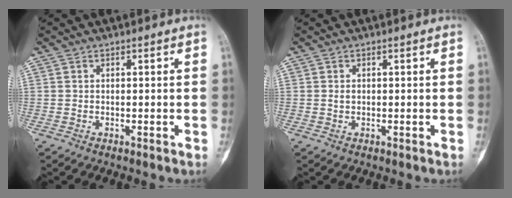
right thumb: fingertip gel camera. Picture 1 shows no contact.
{"total": 1.0, "force": [0.1, 0.8, 0.6], "torque": [-0.010, 0.001, 0.004]}